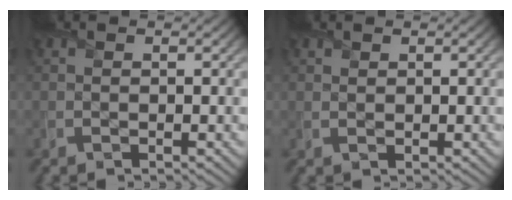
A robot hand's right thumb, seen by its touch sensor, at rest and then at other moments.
{"total": 0.7, "force": [0.6, 0.3, 0.1], "torque": [-0.005, -0.001, 0.014]}